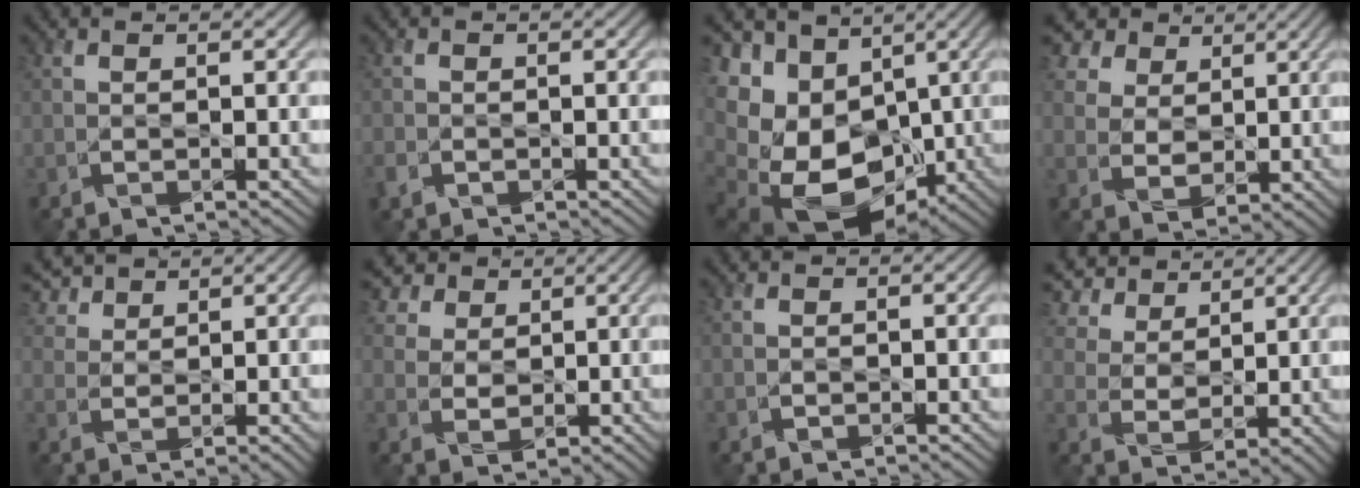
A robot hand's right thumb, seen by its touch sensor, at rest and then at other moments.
{"total": 1.5, "force": [-0.9, 1.2, 0.3], "torque": [-0.006, -0.008, -0.022]}
{"total": 19.9, "force": [-3.2, 15.5, 12.0], "torque": [-0.286, -0.038, -0.048]}
{"total": 8.6, "force": [4.5, 6.4, 3.5], "torque": [-0.136, 0.002, 0.103]}
{"total": 4.3, "force": [3.4, 1.9, 1.7], "torque": [-0.042, 0.010, 0.068]}
{"total": 6.8, "force": [3.5, 5.1, 2.6], "torque": [-0.111, -0.004, 0.075]}
{"total": 0.6, "force": [-0.2, 0.6, 0.2], "torque": [-0.004, -0.003, -0.002]}
{"total": 7.2, "force": [4.8, 4.1, 3.4], "torque": [-0.082, 0.011, 0.092]}